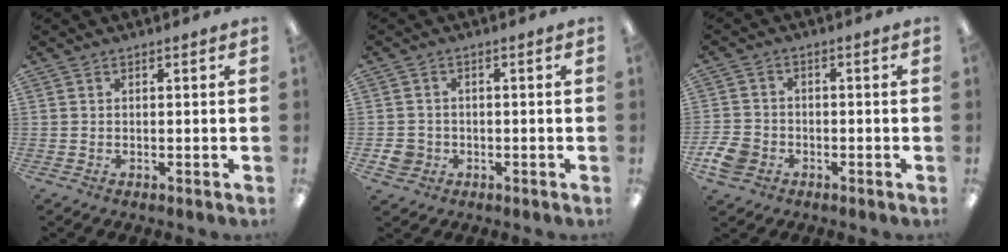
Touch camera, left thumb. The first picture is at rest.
{"total": 4.0, "force": [-0.8, 3.7, 1.2], "torque": [-0.019, 0.002, -0.016]}
{"total": 6.4, "force": [-2.7, 4.9, 2.9], "torque": [-0.070, 0.014, -0.050]}